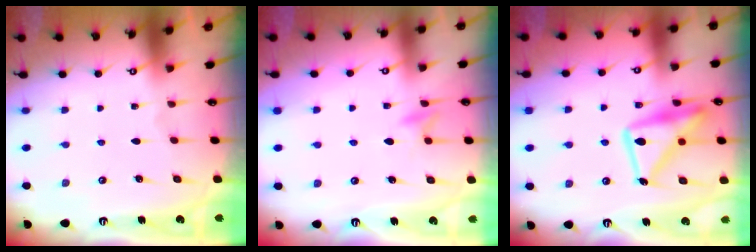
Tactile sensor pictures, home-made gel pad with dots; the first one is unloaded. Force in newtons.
{"total": 6.0, "press": 6.0, "slide": 0.7}
{"total": 17.4, "press": 17.3, "slide": 1.7}